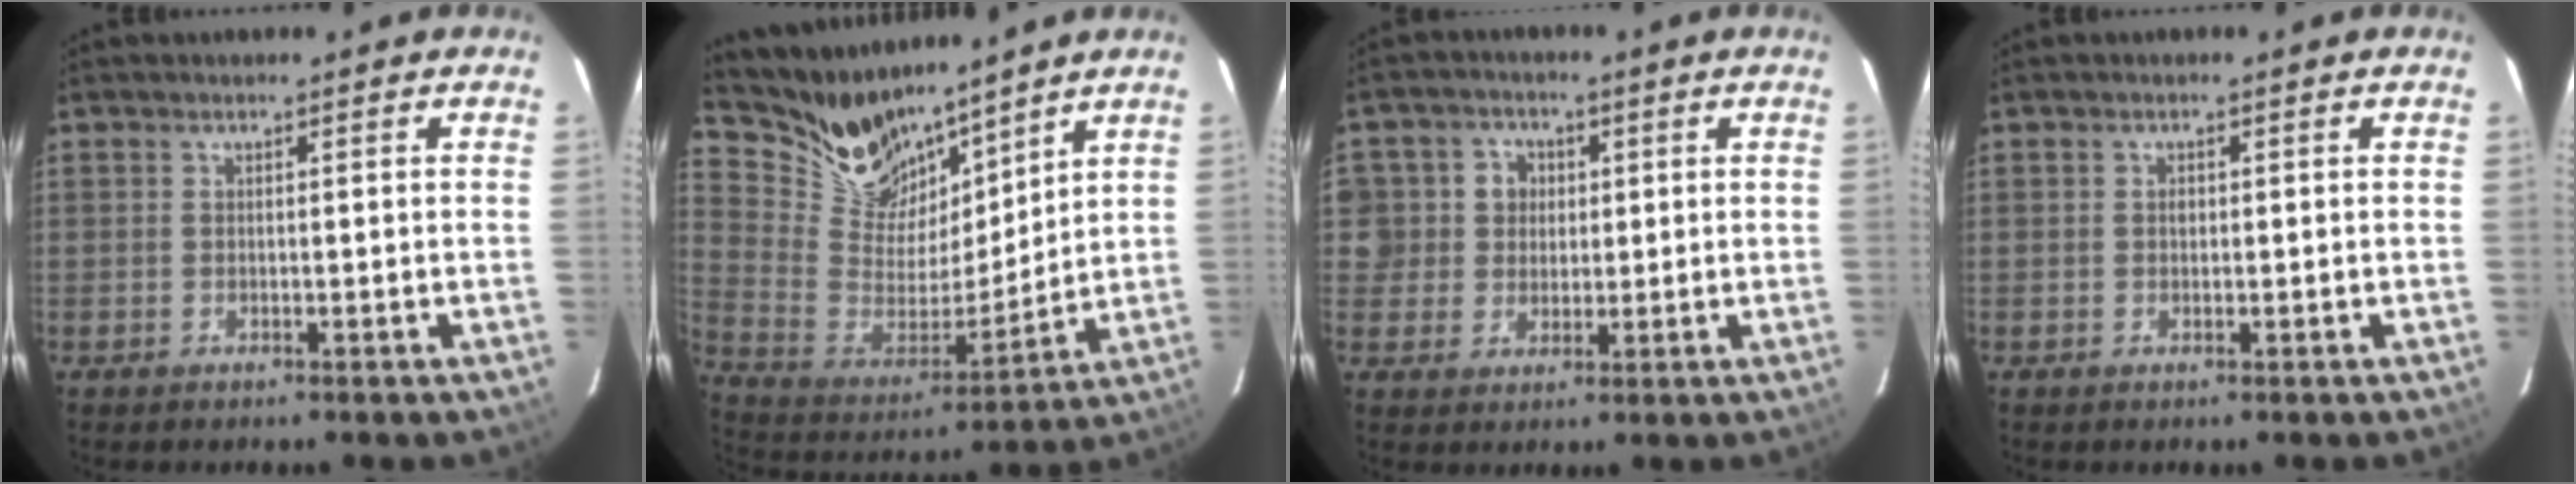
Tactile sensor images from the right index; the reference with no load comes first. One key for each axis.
{"total": 16.3, "fx": 13.4, "fy": 7.8, "fz": 5.1, "tx": -0.141, "ty": -0.005, "tz": 0.264}
{"total": 6.9, "fx": 0.9, "fy": 6.8, "fz": 1.1, "tx": -0.017, "ty": 0.029, "tz": 0.016}
{"total": 0.8, "fx": 0.0, "fy": 0.7, "fz": 0.4, "tx": -0.006, "ty": 0.004, "tz": 0.001}